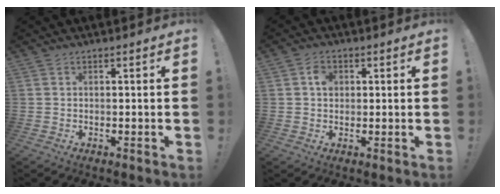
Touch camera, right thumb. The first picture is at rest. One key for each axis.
{"total": 3.8, "fx": 0.7, "fy": 3.0, "fz": 2.1, "tx": -0.025, "ty": 0.002, "tz": 0.009}